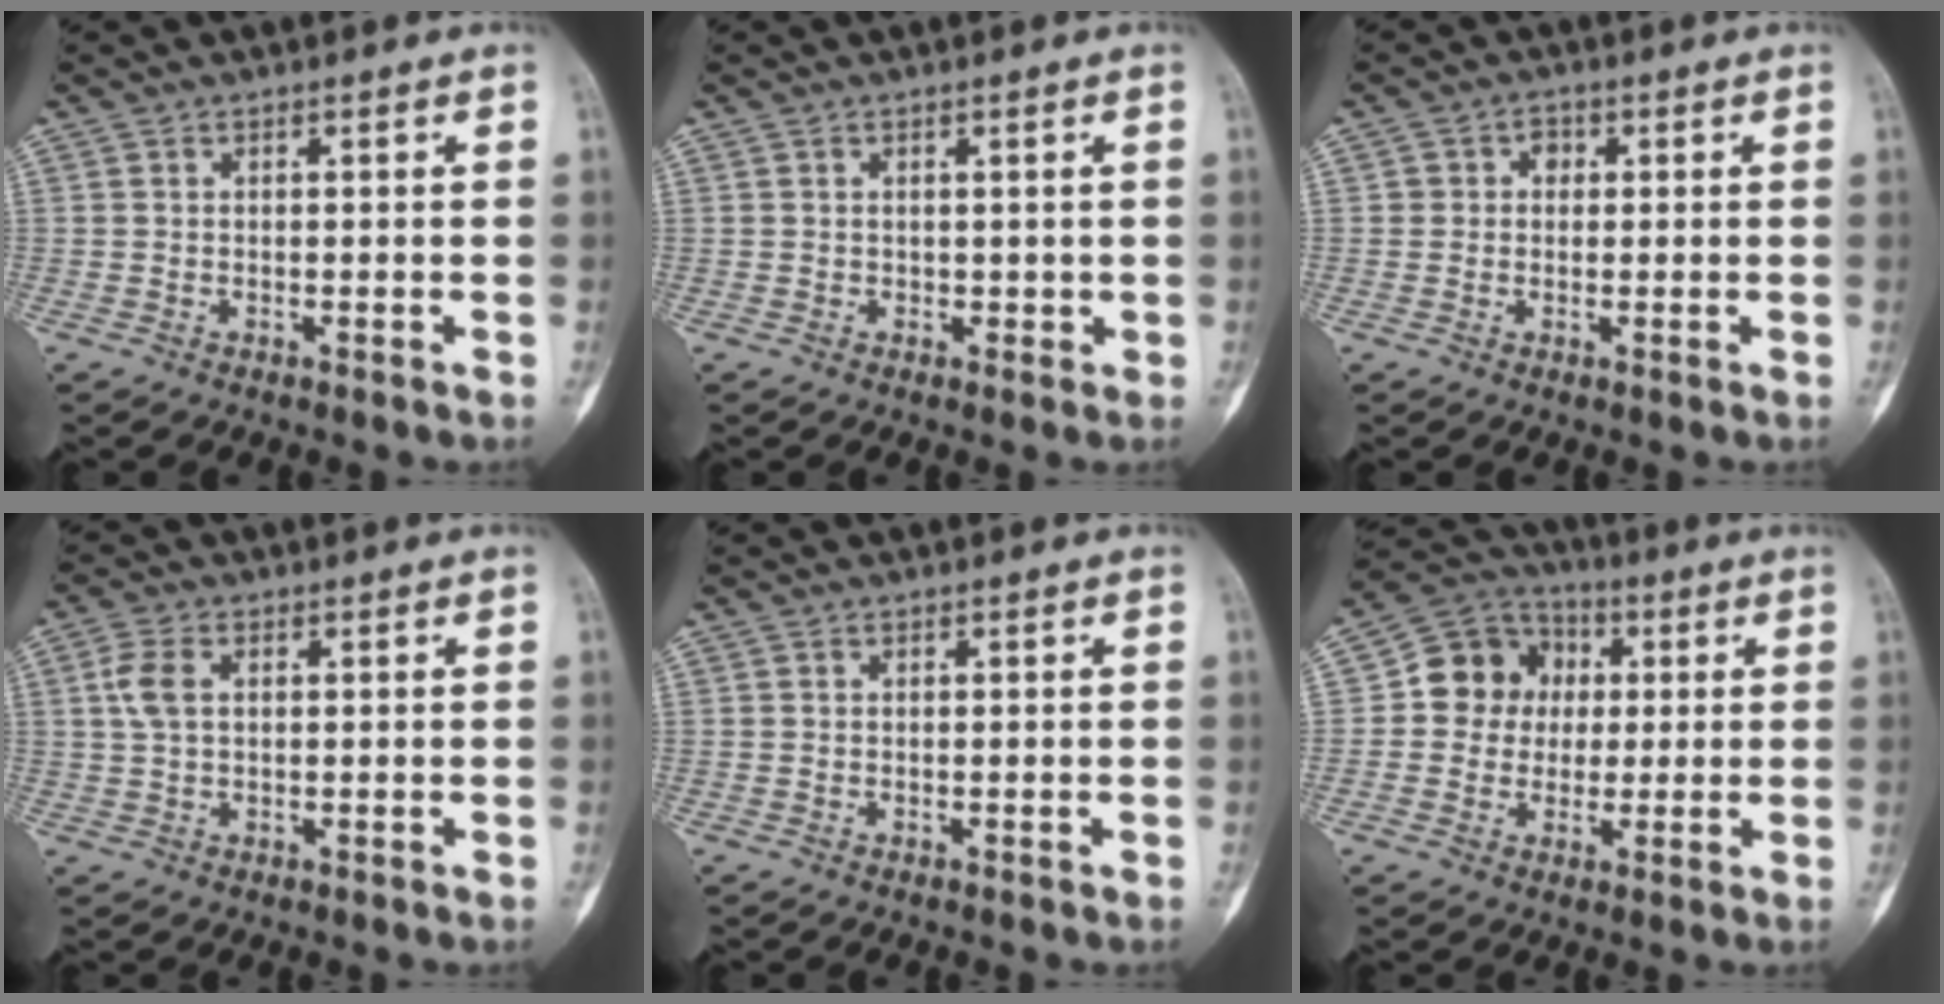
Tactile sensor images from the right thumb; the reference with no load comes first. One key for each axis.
{"total": 0.7, "fx": 0.3, "fy": 0.6, "fz": 0.1, "tx": 0.009, "ty": 0.002, "tz": 0.004}
{"total": 2.5, "fx": 0.4, "fy": 2.3, "fz": 1.0, "tx": 0.003, "ty": 0.005, "tz": 0.001}
{"total": 4.5, "fx": 1.0, "fy": 2.7, "fz": 3.4, "tx": -0.082, "ty": 0.008, "tz": 0.019}
{"total": 0.0}
{"total": 10.6, "fx": 1.2, "fy": 9.6, "fz": 4.4, "tx": -0.032, "ty": 0.017, "tz": 0.010}